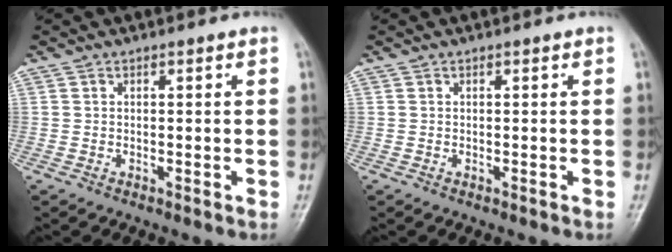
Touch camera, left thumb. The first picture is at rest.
{"total": 0.0}